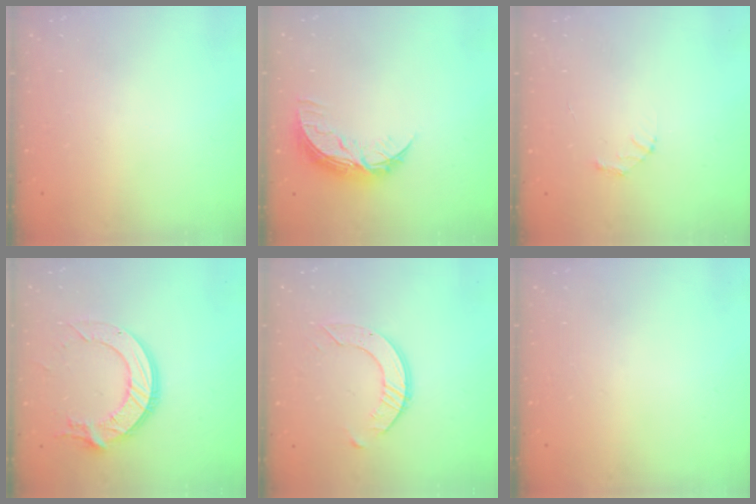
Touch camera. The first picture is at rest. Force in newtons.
{"total": 9.0, "press": 9.0, "slide": 0.5}
{"total": 2.1, "press": 2.1, "slide": 0.2}
{"total": 13.5, "press": 13.4, "slide": 1.6}
{"total": 6.4, "press": 6.4, "slide": 0.6}
{"total": 0.0}